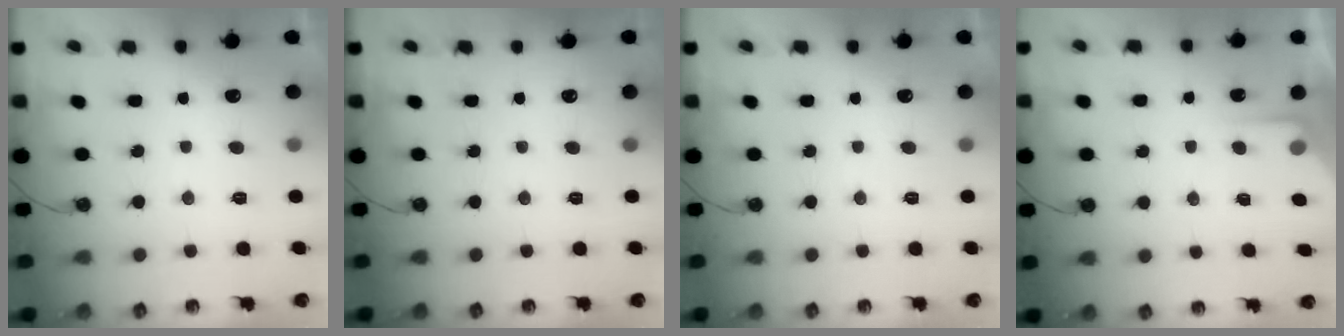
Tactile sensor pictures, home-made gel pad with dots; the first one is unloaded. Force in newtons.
{"total": 0.0}
{"total": 0.0}
{"total": 3.2, "press": 3.2, "slide": 0.5}